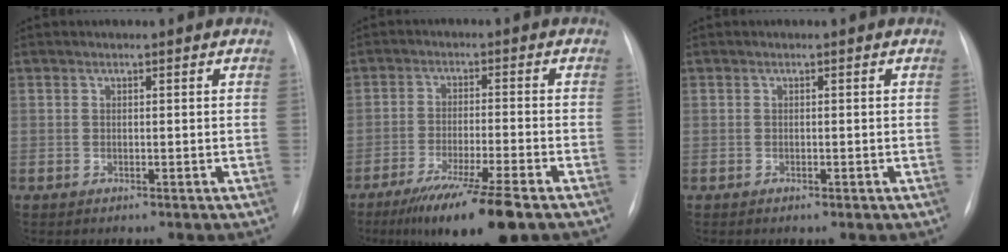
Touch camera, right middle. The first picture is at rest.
{"total": 11.6, "force": [-7.9, -0.2, 8.4], "torque": [-0.141, -0.033, -0.129]}
{"total": 0.6, "force": [-0.3, 0.1, 0.4], "torque": [-0.007, -0.001, -0.004]}